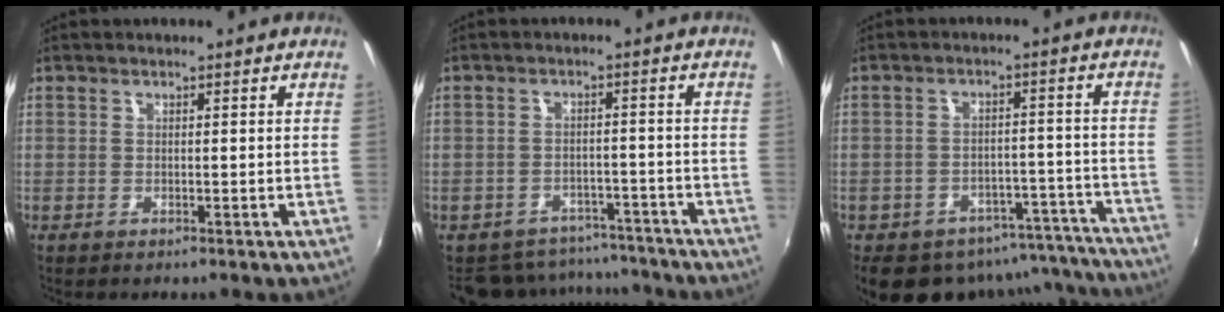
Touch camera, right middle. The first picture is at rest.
{"total": 11.1, "force": [-9.7, 4.9, 2.1], "torque": [-0.054, 0.016, -0.123]}
{"total": 17.6, "force": [-14.4, 8.2, 5.8], "torque": [-0.109, 0.026, -0.165]}